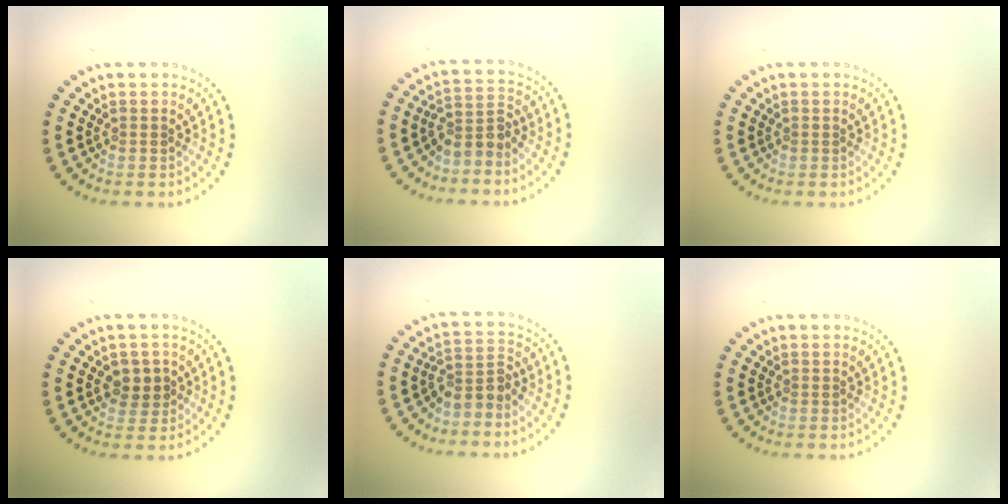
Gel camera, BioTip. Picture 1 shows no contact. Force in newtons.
{"total": 2.6, "press": 2.0, "slide": 1.6}
{"total": 0.0}
{"total": 2.1, "press": 2.0, "slide": 0.6}
{"total": 2.6, "press": 2.0, "slide": 1.7}
{"total": 0.0}